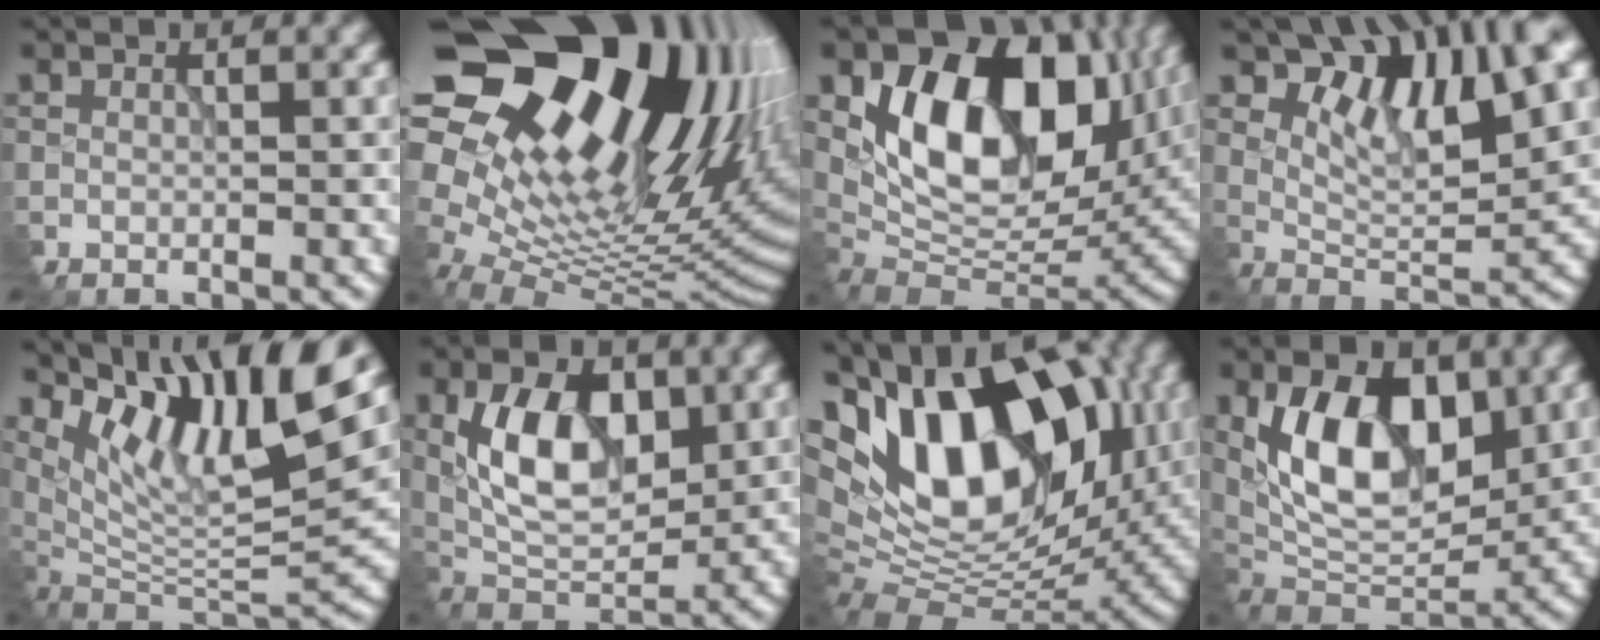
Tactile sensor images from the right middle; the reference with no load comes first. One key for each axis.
{"total": 20.7, "fx": 8.6, "fy": 10.4, "fz": 15.7, "tx": -0.219, "ty": 0.034, "tz": 0.152}
{"total": 13.5, "fx": 3.7, "fy": 8.6, "fz": 9.7, "tx": -0.141, "ty": 0.001, "tz": 0.062}
{"total": 10.8, "fx": 5.1, "fy": 4.9, "fz": 8.1, "tx": -0.132, "ty": -0.001, "tz": 0.095}
{"total": 11.9, "fx": 6.4, "fy": 3.7, "fz": 9.3, "tx": -0.175, "ty": 0.011, "tz": 0.128}
{"total": 8.1, "fx": 1.1, "fy": 4.8, "fz": 6.5, "tx": -0.117, "ty": 0.000, "tz": 0.019}
{"total": 16.1, "fx": 4.2, "fy": 9.5, "fz": 12.3, "tx": -0.211, "ty": 0.028, "tz": 0.059}
{"total": 10.0, "fx": 1.9, "fy": 5.9, "fz": 7.8, "tx": -0.131, "ty": -0.008, "tz": 0.030}